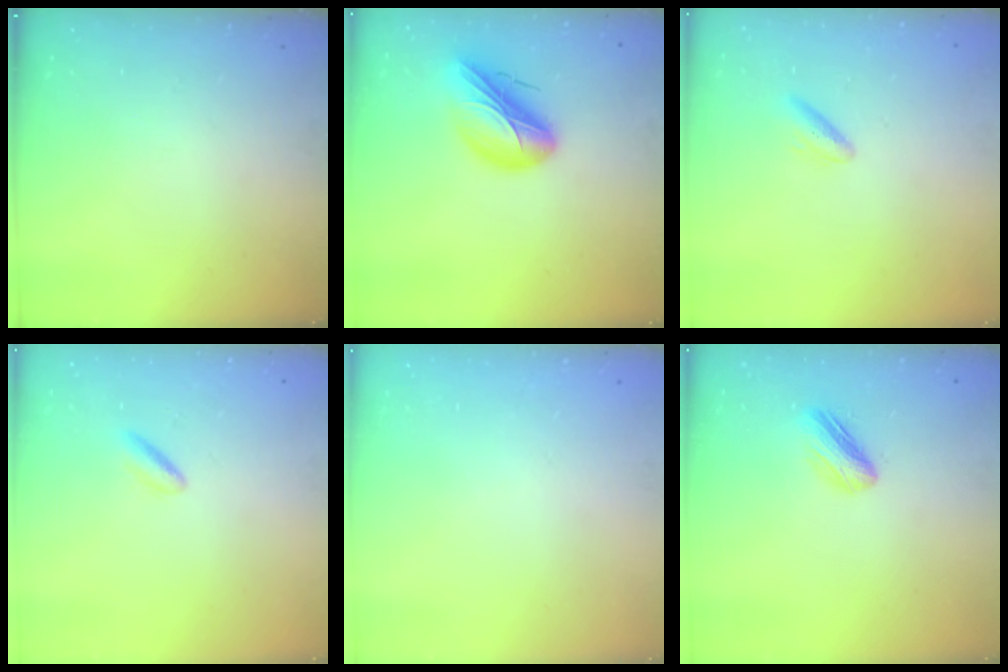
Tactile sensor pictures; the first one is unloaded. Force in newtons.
{"total": 15.7, "press": 15.1, "slide": 4.1}
{"total": 3.2, "press": 2.9, "slide": 1.3}
{"total": 1.8, "press": 1.6, "slide": 0.8}
{"total": 2.1, "press": 2.1, "slide": 0.1}
{"total": 5.1, "press": 5.1, "slide": 0.4}